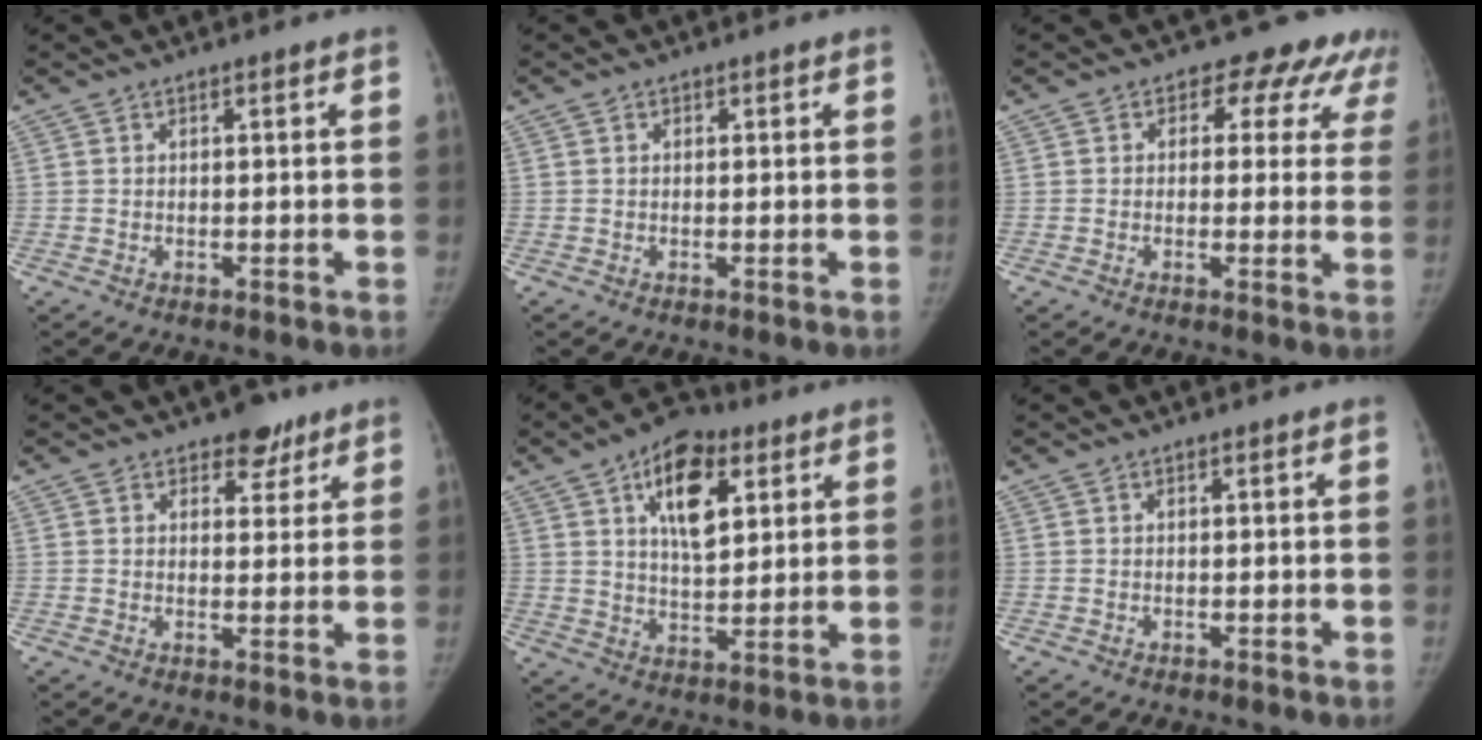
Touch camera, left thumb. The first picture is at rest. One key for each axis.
{"total": 0.7, "fx": 0.0, "fy": 0.6, "fz": 0.2, "tx": 0.003, "ty": 0.002, "tz": -0.002}
{"total": 9.6, "fx": 5.3, "fy": 6.8, "fz": 4.4, "tx": 0.010, "ty": -0.006, "tz": 0.043}
{"total": 4.5, "fx": 3.1, "fy": 3.0, "fz": 1.3, "tx": 0.020, "ty": -0.014, "tz": 0.040}
{"total": 13.2, "fx": 5.4, "fy": 7.1, "fz": 9.6, "tx": -0.120, "ty": -0.015, "tz": 0.085}
{"total": 0.0}